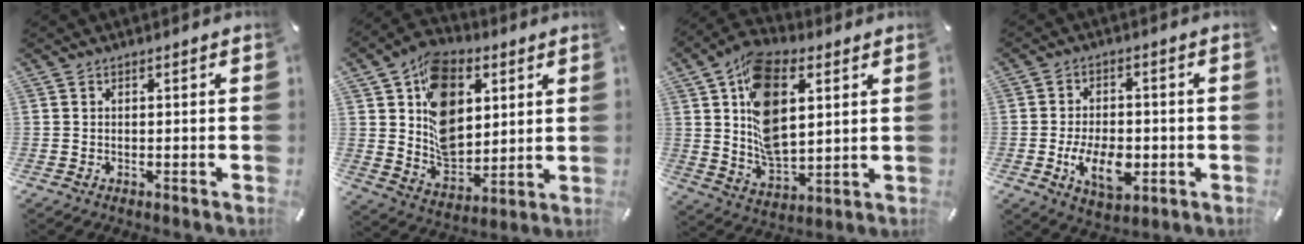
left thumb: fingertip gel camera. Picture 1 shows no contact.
{"total": 15.8, "force": [5.2, 11.7, 9.2], "torque": [-0.147, -0.014, 0.103]}
{"total": 16.0, "force": [5.4, 9.4, 11.8], "torque": [-0.226, -0.016, 0.097]}
{"total": 10.4, "force": [-2.8, 6.3, 7.8], "torque": [-0.144, 0.000, -0.047]}